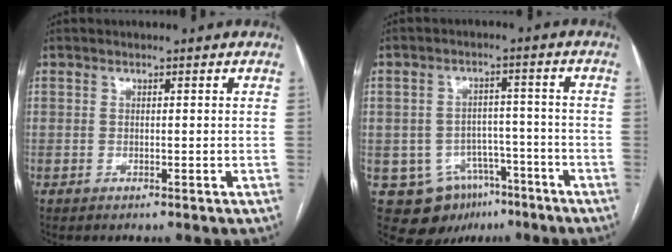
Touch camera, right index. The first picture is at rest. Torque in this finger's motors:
{"motor_torque": [-0.51, -0.04, -1.05, -0.21]}